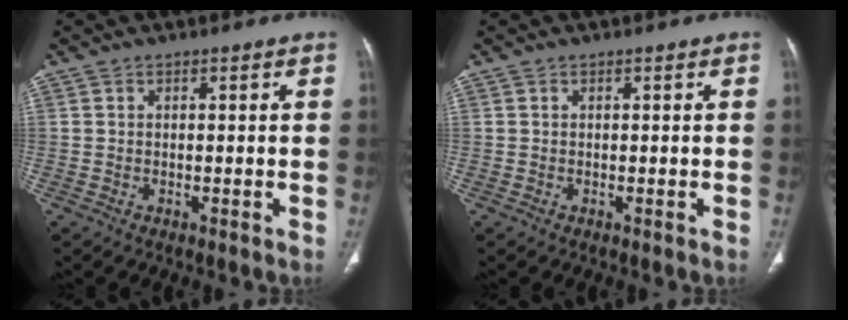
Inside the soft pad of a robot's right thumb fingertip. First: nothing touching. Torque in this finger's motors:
{"motor_torque": [-0.18, 0.18, 0.00, 0.00, 0.02]}